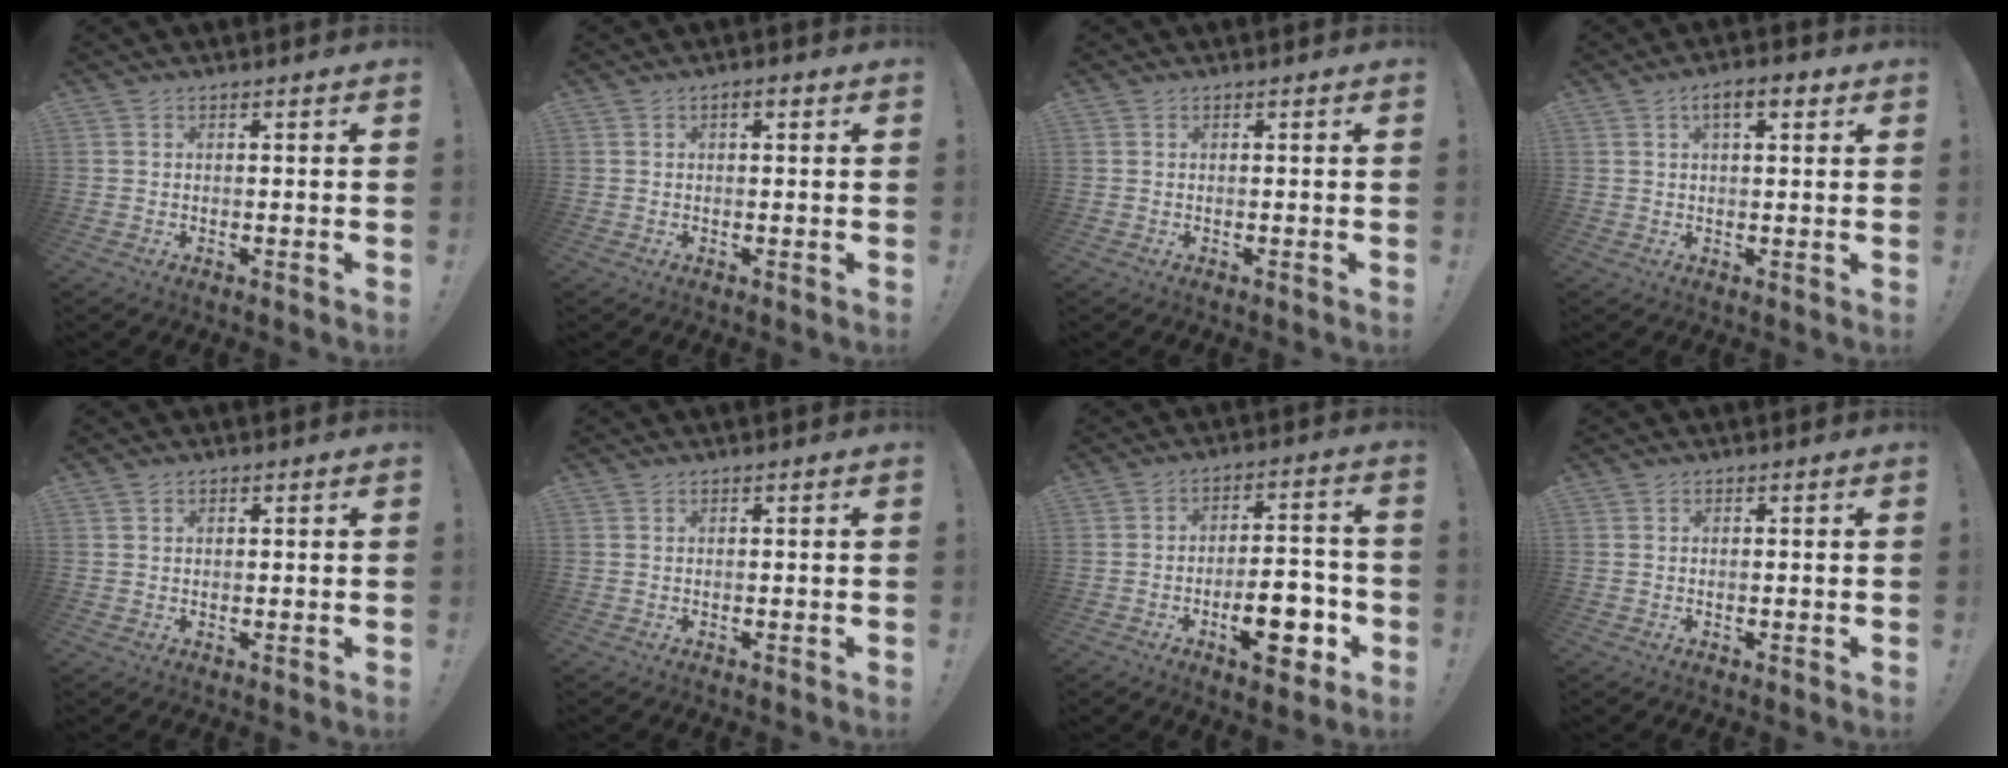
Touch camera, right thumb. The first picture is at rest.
{"total": 1.7, "force": [0.6, 0.8, 1.4], "torque": [-0.022, 0.003, 0.008]}
{"total": 0.0}
{"total": 5.5, "force": [2.3, 2.1, 4.5], "torque": [-0.059, -0.001, 0.033]}
{"total": 0.9, "force": [0.4, 0.7, 0.3], "torque": [-0.001, 0.000, 0.007]}
{"total": 0.0}
{"total": 14.7, "force": [-5.8, 6.6, 11.8], "torque": [-0.148, 0.032, -0.087]}
{"total": 0.0}